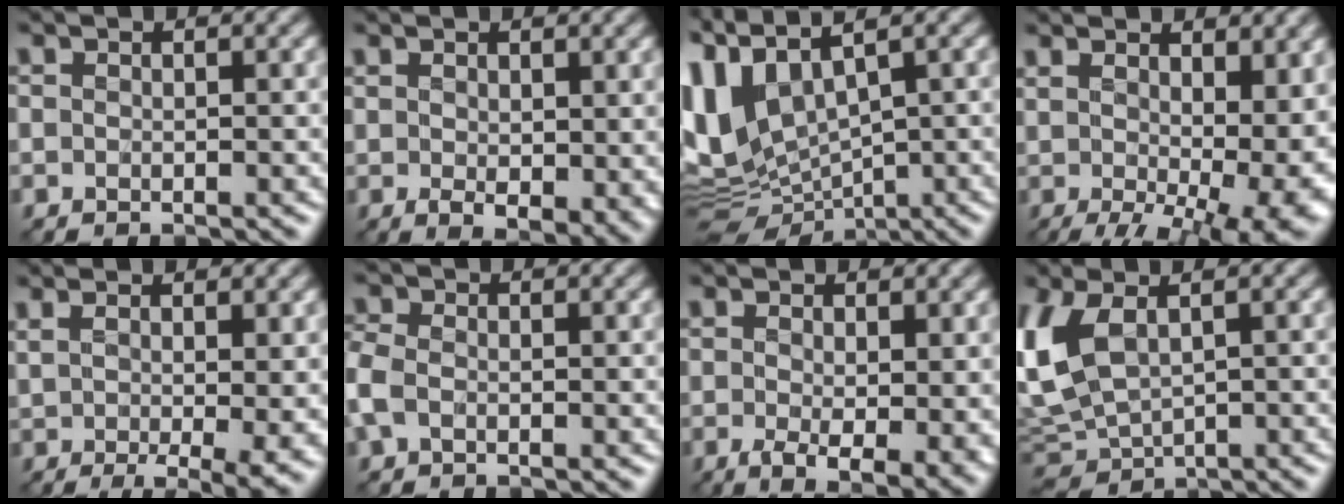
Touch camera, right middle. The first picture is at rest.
{"total": 4.0, "force": [0.5, 1.9, 3.5], "torque": [-0.060, -0.010, 0.018]}
{"total": 8.6, "force": [1.3, 4.8, 7.0], "torque": [-0.164, -0.007, 0.037]}
{"total": 14.1, "force": [0.9, 6.6, 12.4], "torque": [-0.157, -0.018, 0.056]}
{"total": 7.0, "force": [1.0, 2.2, 6.6], "torque": [-0.098, -0.016, 0.032]}
{"total": 2.4, "force": [-0.4, 1.8, 1.6], "torque": [-0.052, 0.007, -0.016]}
{"total": 5.8, "force": [-0.3, 2.1, 5.5], "torque": [-0.087, -0.019, 0.006]}
{"total": 6.4, "force": [0.4, 4.0, 5.0], "torque": [-0.121, 0.002, 0.003]}